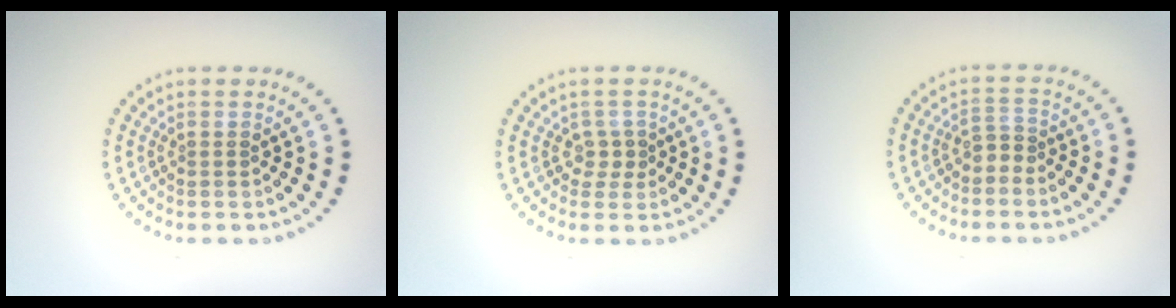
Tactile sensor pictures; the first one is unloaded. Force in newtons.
{"total": 1.5, "press": 1.2, "slide": 0.9}
{"total": 1.4, "press": 1.0, "slide": 0.9}